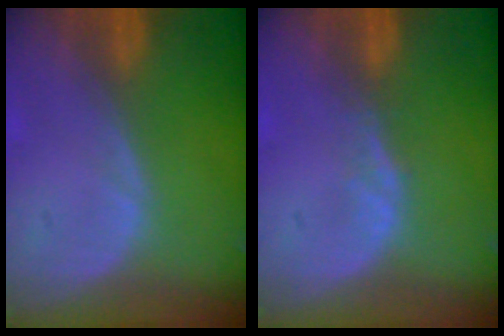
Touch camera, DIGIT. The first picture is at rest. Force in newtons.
{"total": 1.1, "press": 1.1, "slide": 0.1}